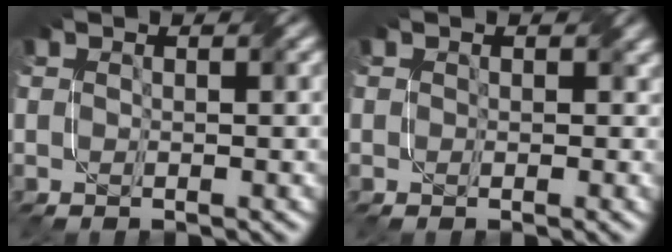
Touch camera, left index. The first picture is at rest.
{"total": 1.5, "force": [0.6, 1.2, 0.7], "torque": [-0.008, -0.001, 0.002]}